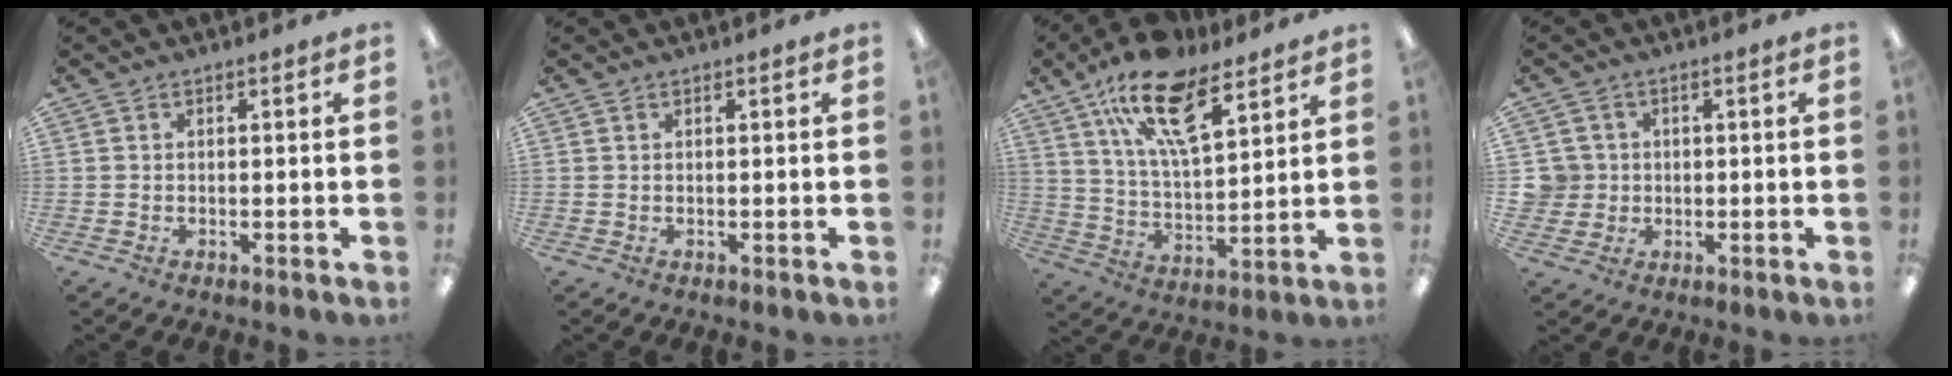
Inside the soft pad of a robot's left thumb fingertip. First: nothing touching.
{"total": 0.5, "force": [0.3, 0.3, 0.3], "torque": [-0.006, 0.003, 0.005]}
{"total": 18.7, "force": [11.2, 7.9, 12.8], "torque": [-0.220, -0.047, 0.195]}
{"total": 5.3, "force": [0.6, 5.3, 0.6], "torque": [-0.025, 0.008, 0.012]}